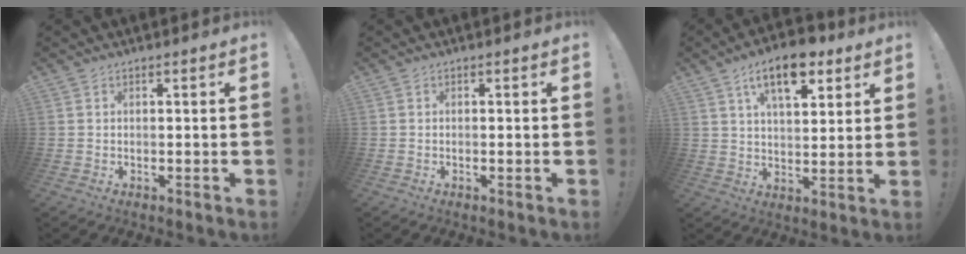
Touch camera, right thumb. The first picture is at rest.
{"total": 0.5, "force": [-0.4, -0.1, 0.3], "torque": [-0.013, 0.002, -0.006]}
{"total": 13.4, "force": [7.7, 6.2, 9.1], "torque": [-0.135, -0.029, 0.133]}